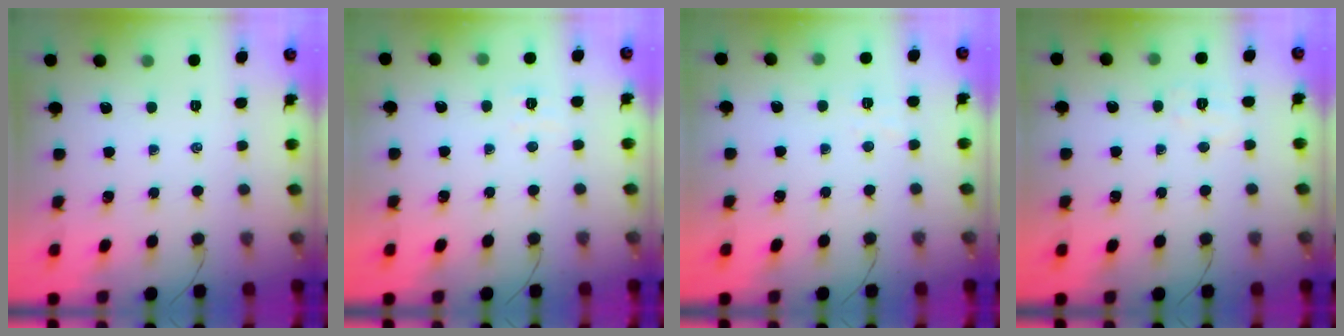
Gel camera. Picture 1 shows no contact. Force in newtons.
{"total": 2.4, "press": 2.3, "slide": 0.8}
{"total": 3.1, "press": 2.9, "slide": 0.9}
{"total": 4.6, "press": 4.5, "slide": 1.0}